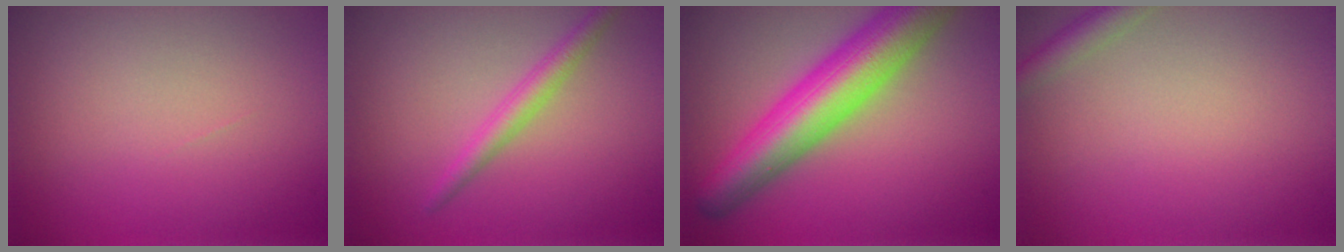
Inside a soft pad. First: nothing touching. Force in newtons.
{"total": 2.2, "press": 2.2, "slide": 0.1}
{"total": 9.1, "press": 9.1, "slide": 0.2}
{"total": 2.0, "press": 2.0, "slide": 0.1}